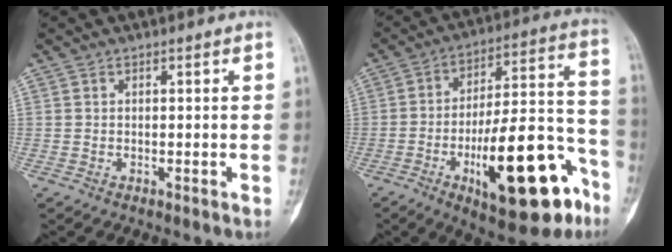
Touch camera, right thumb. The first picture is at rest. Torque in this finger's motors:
{"motor_torque": [2.86, 2.16, 2.16, -0.61, 0.52]}